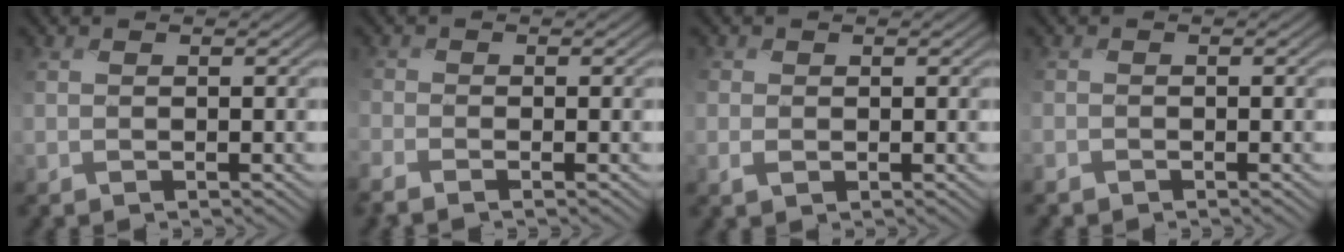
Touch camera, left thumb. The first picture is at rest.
{"total": 2.7, "force": [-2.1, 0.7, 1.4], "torque": [-0.037, -0.013, -0.051]}
{"total": 1.5, "force": [-0.1, 1.3, 0.7], "torque": [-0.019, -0.002, -0.005]}
{"total": 1.4, "force": [-1.2, 0.7, 0.2], "torque": [-0.008, -0.007, -0.030]}